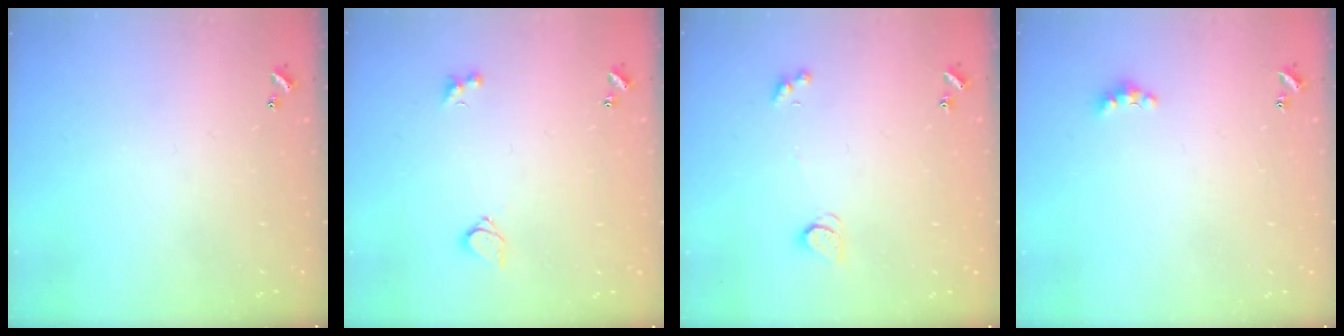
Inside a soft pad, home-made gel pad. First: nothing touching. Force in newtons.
{"total": 3.1, "press": 2.9, "slide": 1.2}
{"total": 2.3, "press": 2.2, "slide": 0.5}
{"total": 2.8, "press": 2.8, "slide": 0.6}